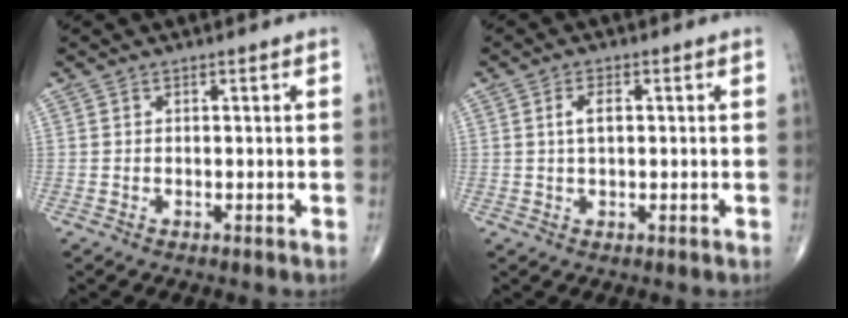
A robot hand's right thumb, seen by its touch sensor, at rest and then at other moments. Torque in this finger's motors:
{"motor_torque": [0.30, 1.06, 0.16, 0.19, 0.03]}